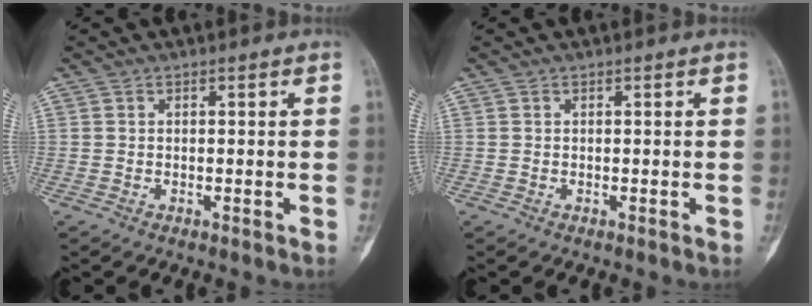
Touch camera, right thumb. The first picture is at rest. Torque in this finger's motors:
{"motor_torque": [0.61, 0.61, 0.10, 0.04, 0.00]}